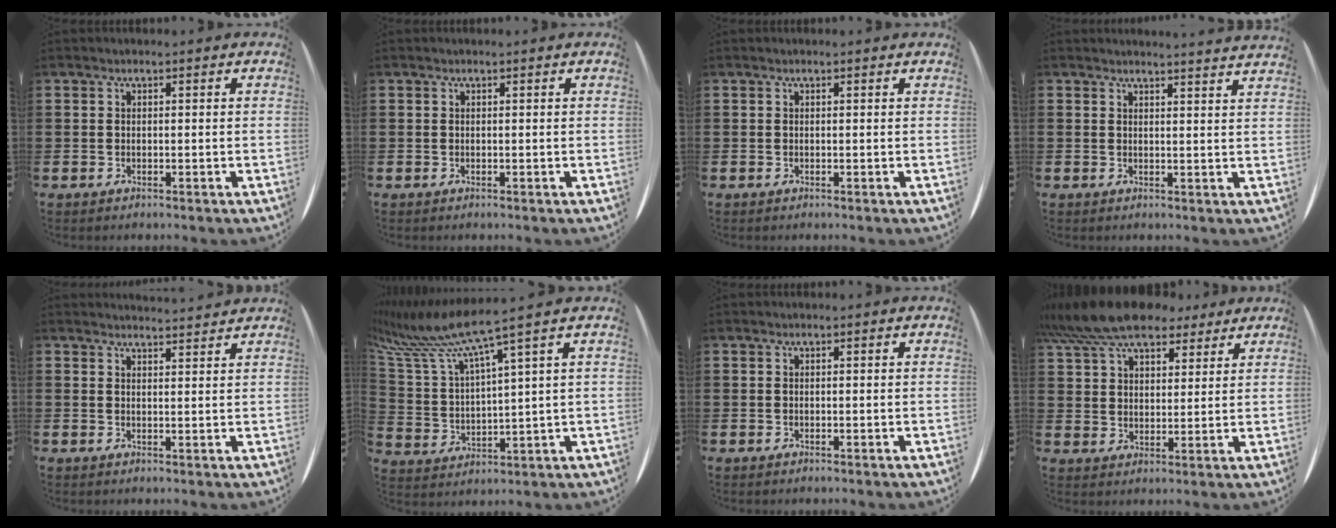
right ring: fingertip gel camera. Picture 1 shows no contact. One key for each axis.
{"total": 0.0}
{"total": 0.0}
{"total": 2.3, "fx": 2.2, "fy": -0.6, "fz": 0.0, "tx": -0.002, "ty": -0.013, "tz": 0.042}
{"total": 2.2, "fx": 2.2, "fy": -0.2, "fz": -0.3, "tx": 0.002, "ty": -0.011, "tz": 0.041}
{"total": 8.3, "fx": 7.3, "fy": -0.6, "fz": 4.0, "tx": -0.121, "ty": -0.047, "tz": 0.118}
{"total": 0.0}
{"total": 9.5, "fx": 7.9, "fy": 3.5, "fz": 3.8, "tx": -0.105, "ty": -0.008, "tz": 0.149}